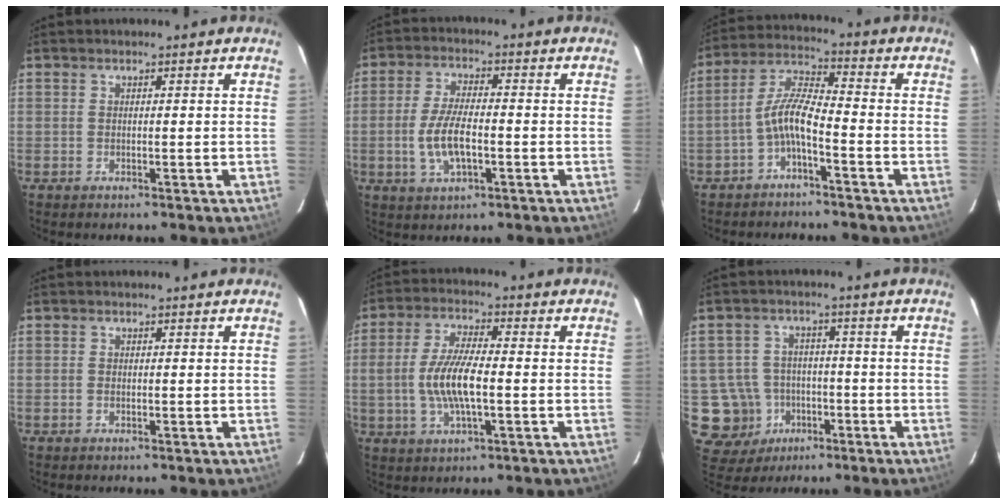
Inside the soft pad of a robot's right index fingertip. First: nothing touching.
{"total": 8.3, "force": [-2.0, 3.3, 7.3], "torque": [-0.149, -0.003, -0.035]}
{"total": 6.6, "force": [-3.1, 1.3, 5.6], "torque": [-0.130, 0.018, -0.061]}
{"total": 0.6, "force": [-0.2, 0.3, 0.5], "torque": [-0.010, 0.000, -0.004]}
{"total": 9.8, "force": [-1.4, 3.0, 9.2], "torque": [-0.188, 0.001, -0.026]}
{"total": 9.8, "force": [-3.1, 9.2, 1.2], "torque": [-0.061, 0.028, -0.037]}